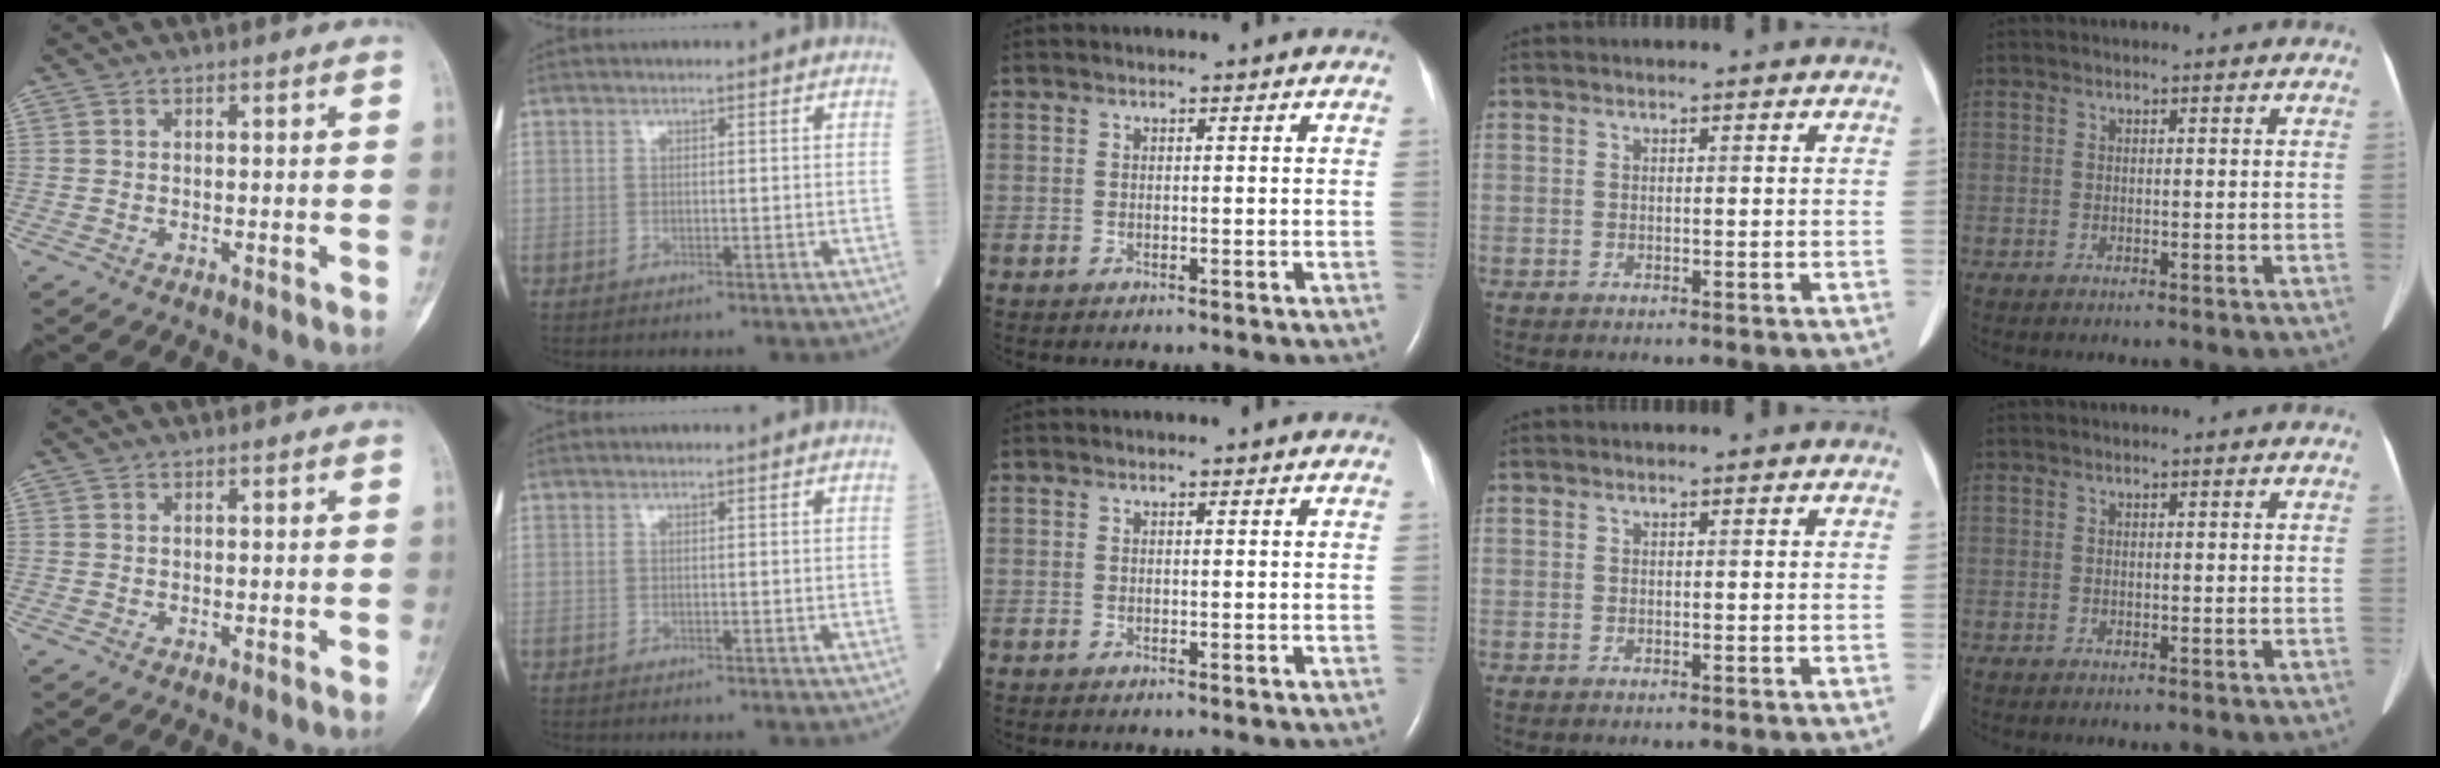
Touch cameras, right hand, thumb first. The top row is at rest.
{}